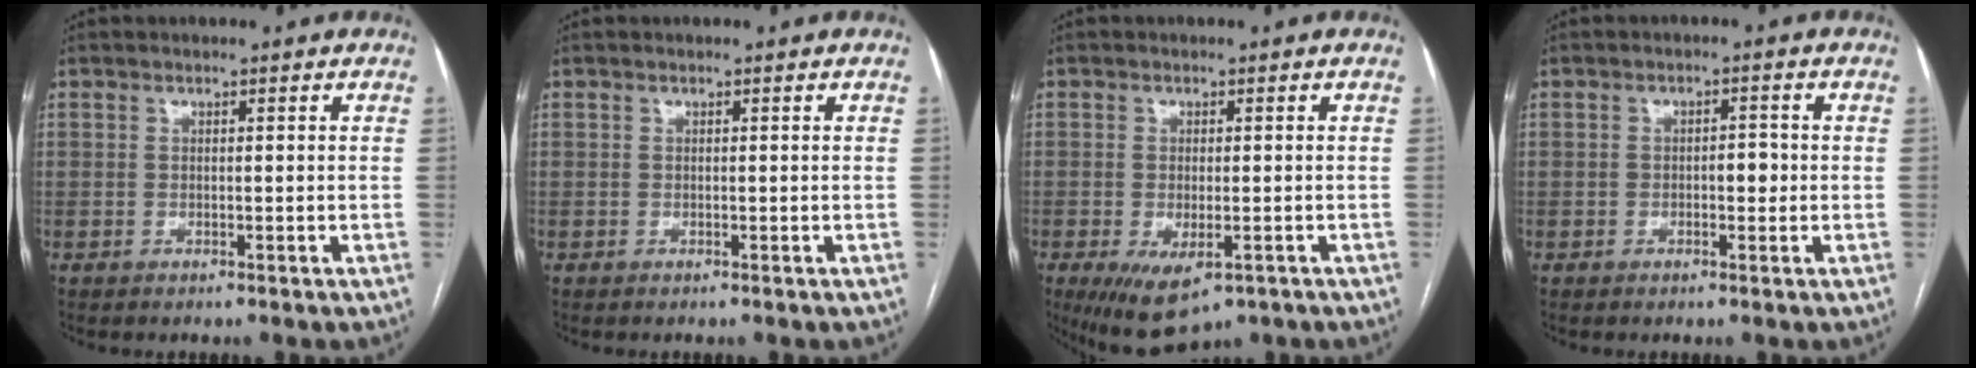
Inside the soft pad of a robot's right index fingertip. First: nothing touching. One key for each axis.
{"total": 0.0}
{"total": 8.4, "fx": -4.3, "fy": 3.6, "fz": 6.2, "tx": -0.105, "ty": -0.020, "tz": -0.062}
{"total": 2.6, "fx": -0.3, "fy": 1.3, "fz": 2.2, "tx": -0.031, "ty": 0.008, "tz": -0.003}